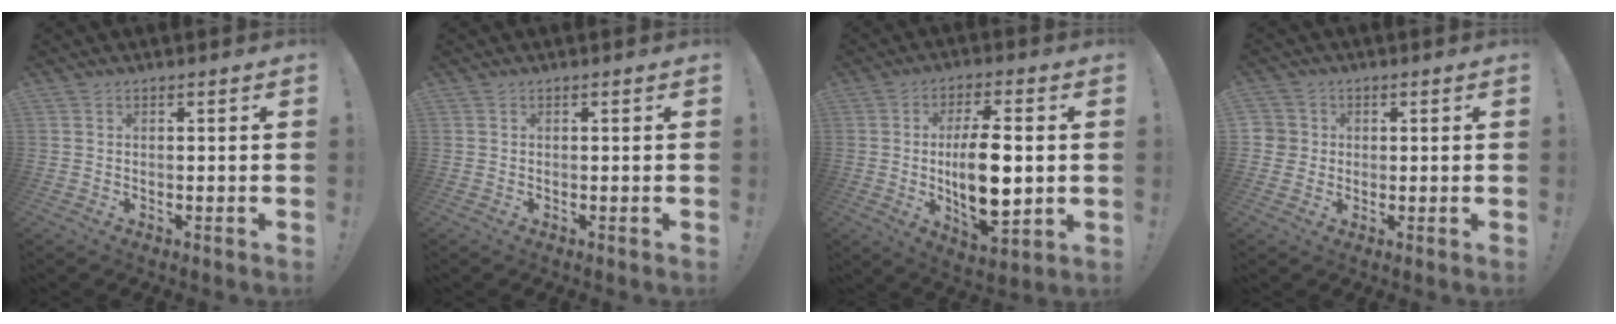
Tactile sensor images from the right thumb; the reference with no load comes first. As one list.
[{"total": 0.0}, {"total": 15.4, "force": [-0.2, 6.1, 14.2], "torque": [-0.247, -0.012, -0.009]}, {"total": 4.0, "force": [0.4, 3.9, 0.8], "torque": [-0.018, 0.001, 0.008]}]